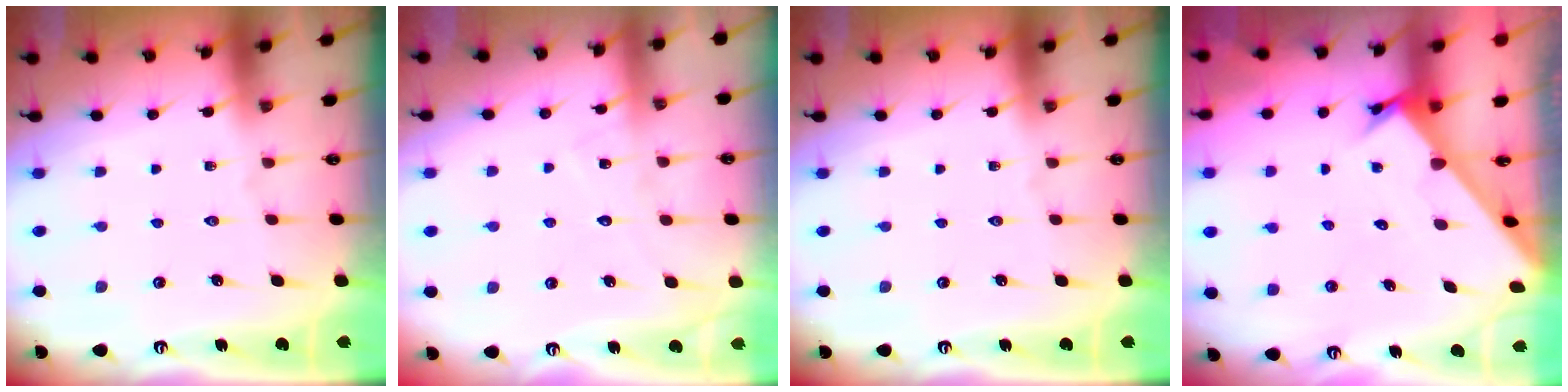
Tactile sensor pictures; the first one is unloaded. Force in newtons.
{"total": 7.8, "press": 7.8, "slide": 0.3}
{"total": 0.0}
{"total": 2.1, "press": 2.1, "slide": 0.1}